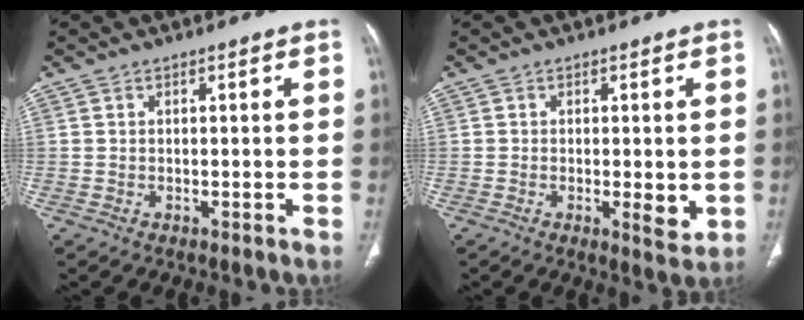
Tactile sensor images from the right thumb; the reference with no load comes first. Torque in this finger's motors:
{"motor_torque": [-0.40, 0.61, -0.08, 0.16, -0.01]}